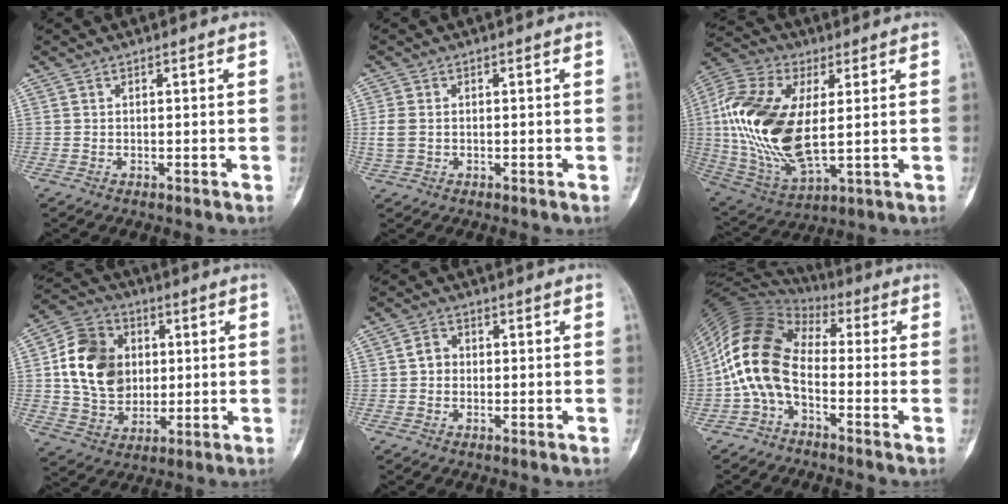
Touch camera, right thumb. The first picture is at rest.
{"total": 3.1, "force": [-0.1, 2.3, 2.1], "torque": [-0.056, 0.001, -0.002]}
{"total": 22.4, "force": [2.4, 11.5, 19.1], "torque": [-0.407, -0.010, 0.046]}
{"total": 15.7, "force": [2.1, 12.5, 9.3], "torque": [-0.141, 0.005, 0.039]}
{"total": 2.7, "force": [0.0, 2.4, 1.3], "torque": [-0.009, 0.010, -0.008]}
{"total": 12.1, "force": [-1.8, 7.3, 9.4], "torque": [-0.184, 0.048, -0.054]}